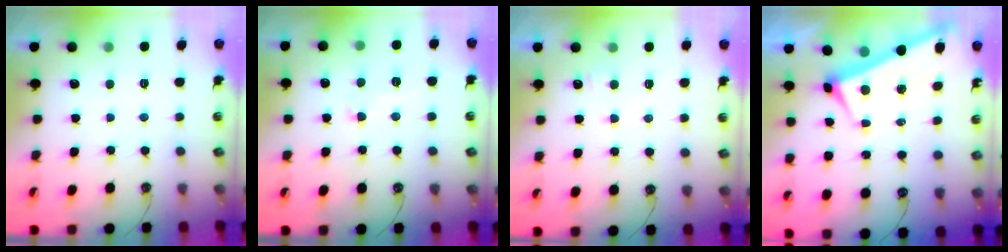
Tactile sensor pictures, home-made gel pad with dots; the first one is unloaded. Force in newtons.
{"total": 2.1, "press": 2.1, "slide": 0.5}
{"total": 6.6, "press": 6.6, "slide": 0.3}
{"total": 2.9, "press": 2.8, "slide": 0.9}